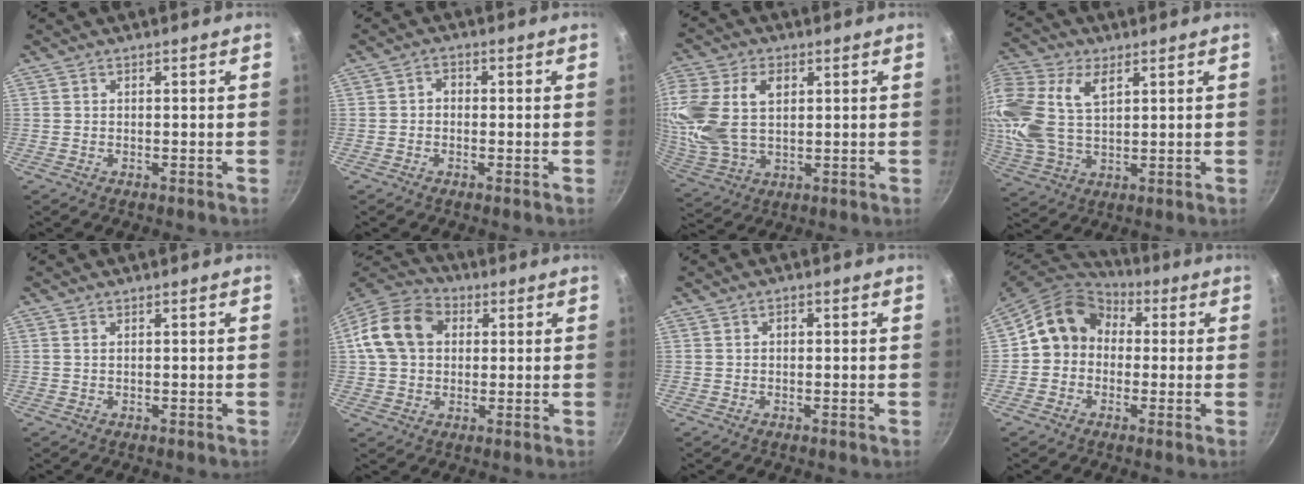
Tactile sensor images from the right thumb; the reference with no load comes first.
{"total": 2.1, "force": [-0.3, 1.7, 1.2], "torque": [-0.014, 0.011, -0.009]}
{"total": 17.9, "force": [4.2, 11.8, 12.9], "torque": [-0.283, -0.004, 0.084]}
{"total": 20.1, "force": [6.6, 12.4, 14.4], "torque": [-0.326, 0.009, 0.125]}
{"total": 0.6, "force": [0.2, 0.3, 0.5], "torque": [-0.009, 0.001, 0.004]}
{"total": 13.8, "force": [2.7, 10.6, 8.4], "torque": [-0.136, 0.025, 0.031]}
{"total": 1.3, "force": [0.2, 1.0, 0.9], "torque": [-0.013, 0.006, 0.001]}
{"total": 12.2, "force": [1.0, 10.4, 6.3], "torque": [-0.074, 0.036, -0.005]}